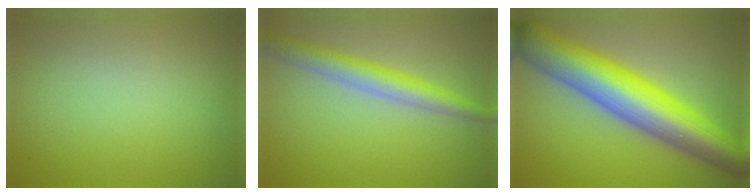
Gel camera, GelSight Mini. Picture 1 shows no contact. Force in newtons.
{"total": 4.2, "press": 4.2, "slide": 0.0}
{"total": 12.3, "press": 12.3, "slide": 0.3}